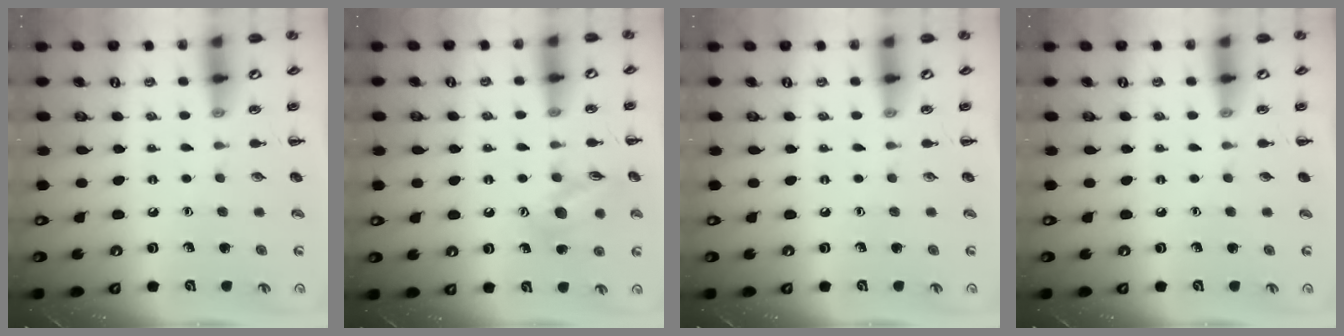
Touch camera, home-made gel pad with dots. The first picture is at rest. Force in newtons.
{"total": 12.4, "press": 12.4, "slide": 1.1}
{"total": 0.0}
{"total": 0.0}